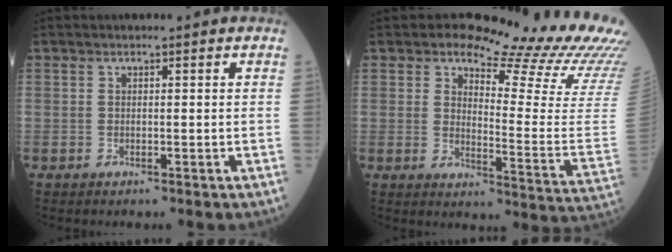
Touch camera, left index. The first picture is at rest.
{"total": 18.1, "force": [16.7, 1.4, 6.8], "torque": [-0.094, -0.116, 0.178]}